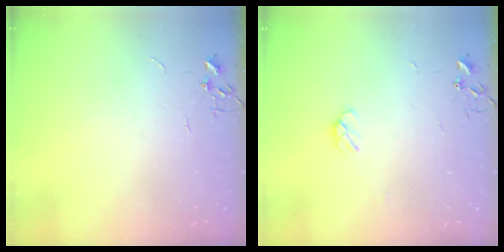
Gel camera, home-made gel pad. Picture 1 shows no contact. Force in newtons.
{"total": 4.4, "press": 4.3, "slide": 0.7}